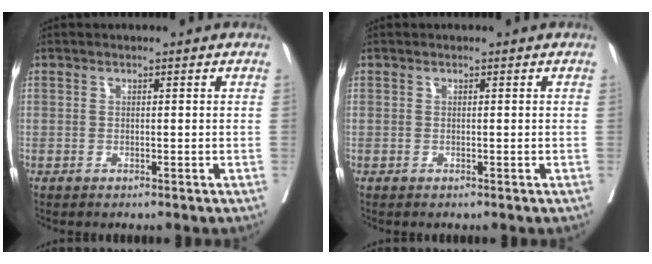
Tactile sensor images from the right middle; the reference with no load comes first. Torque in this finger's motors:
{"motor_torque": [0.00, 0.00, 0.00, 0.00]}